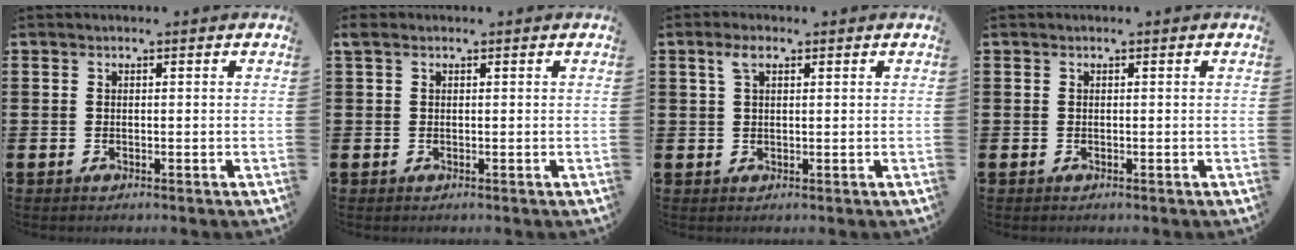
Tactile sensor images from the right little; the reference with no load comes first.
{"total": 0.6, "force": [0.3, 0.3, 0.4], "torque": [0.000, 0.001, 0.002]}
{"total": 2.4, "force": [1.2, 1.0, 1.9], "torque": [-0.031, 0.003, 0.017]}
{"total": 0.0}